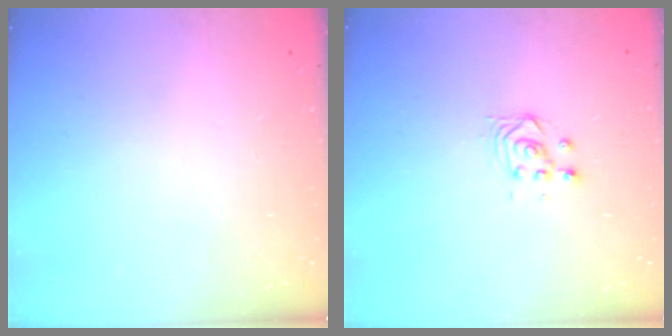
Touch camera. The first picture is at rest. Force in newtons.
{"total": 3.3, "press": 3.3, "slide": 0.3}